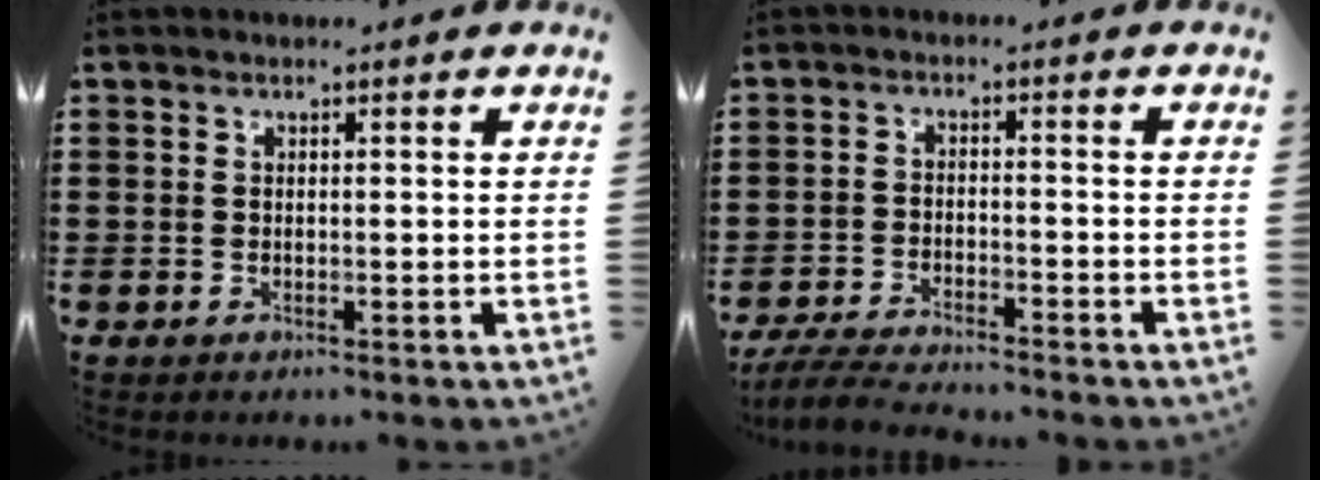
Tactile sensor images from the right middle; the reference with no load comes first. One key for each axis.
{"total": 4.8, "fx": -4.6, "fy": 0.4, "fz": 1.3, "tx": -0.033, "ty": -0.003, "tz": -0.096}